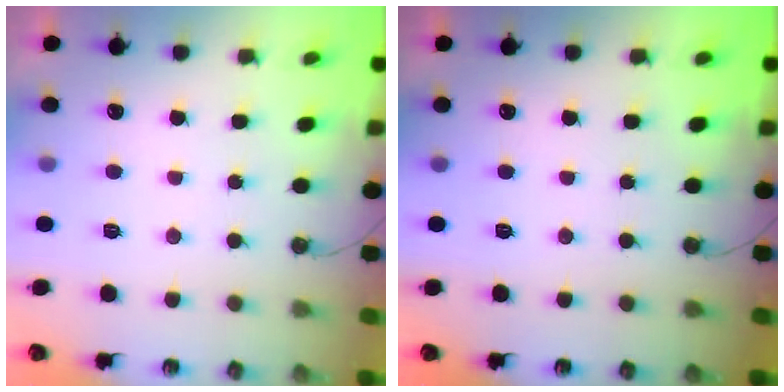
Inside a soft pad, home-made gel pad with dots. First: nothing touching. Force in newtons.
{"total": 0.0}